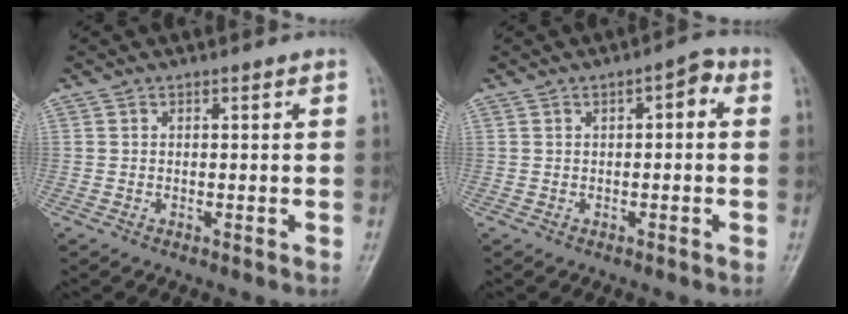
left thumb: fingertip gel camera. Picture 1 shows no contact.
{"total": 3.3, "force": [0.6, 1.5, 2.8], "torque": [-0.030, 0.011, 0.000]}